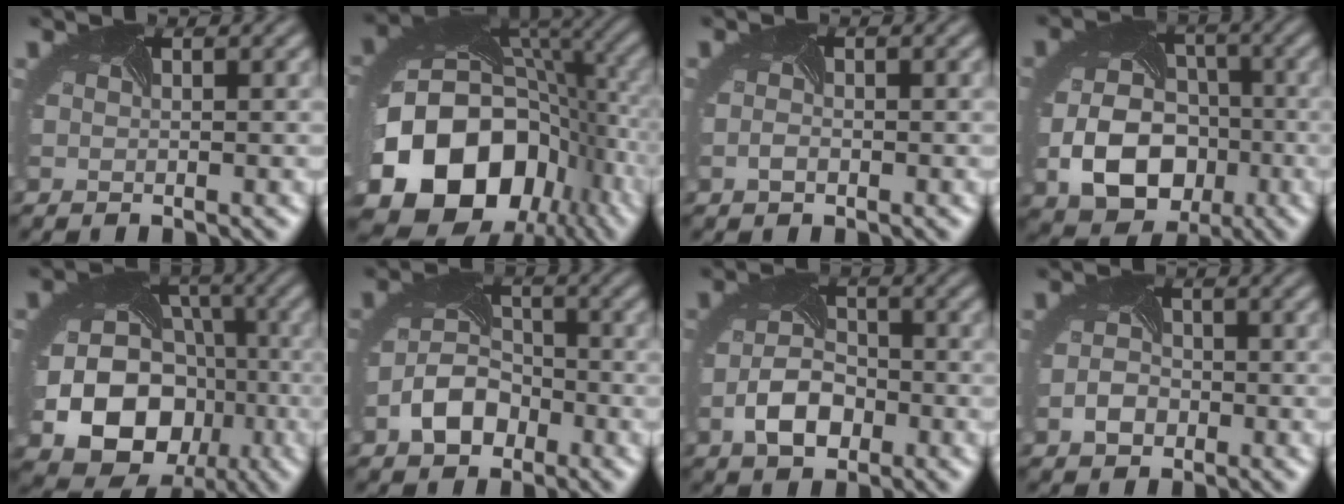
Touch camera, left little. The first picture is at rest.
{"total": 18.1, "force": [-5.8, 13.4, 10.7], "torque": [-0.217, -0.050, -0.078]}
{"total": 0.8, "force": [-0.5, 0.4, 0.4], "torque": [-0.013, -0.004, -0.011]}
{"total": 8.4, "force": [-2.4, 6.3, 5.0], "torque": [-0.096, -0.023, -0.037]}
{"total": 15.8, "force": [-4.4, 13.2, 7.4], "torque": [-0.155, -0.046, -0.074]}
{"total": 4.3, "force": [-2.1, 3.0, 2.3], "torque": [-0.045, -0.005, -0.042]}
{"total": 4.4, "force": [-1.7, 2.8, 2.9], "torque": [-0.062, -0.007, -0.035]}
{"total": 2.3, "force": [-1.0, 1.8, 1.1], "torque": [-0.021, -0.002, -0.021]}